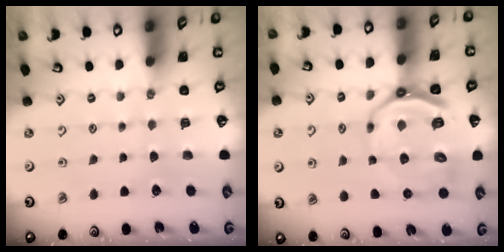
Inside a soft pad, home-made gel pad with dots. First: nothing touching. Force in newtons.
{"total": 14.4, "press": 14.0, "slide": 3.4}